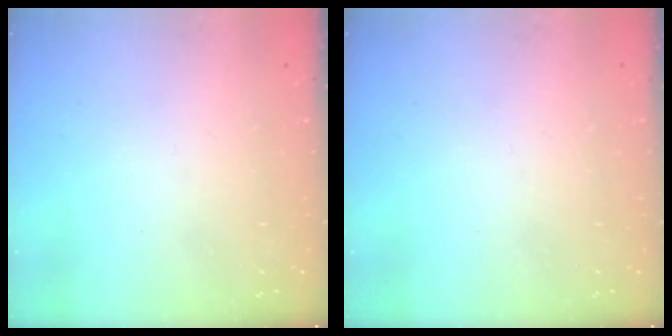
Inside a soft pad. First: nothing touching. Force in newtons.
{"total": 0.0}